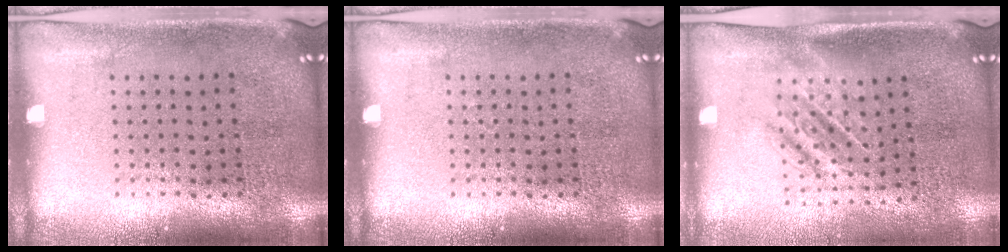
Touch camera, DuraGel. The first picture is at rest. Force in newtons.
{"total": 0.0}
{"total": 1.6, "press": 1.2, "slide": 1.0}